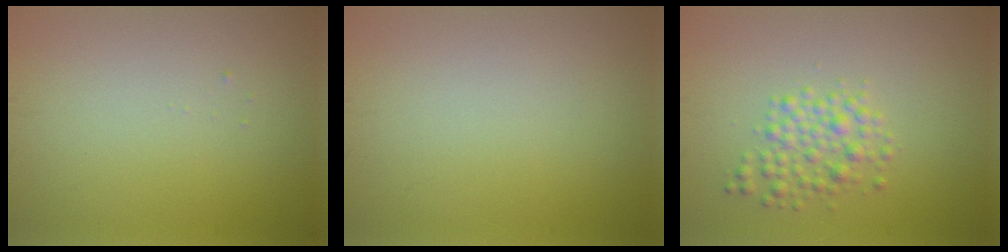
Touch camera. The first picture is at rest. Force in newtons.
{"total": 0.0}
{"total": 2.8, "press": 2.8, "slide": 0.1}